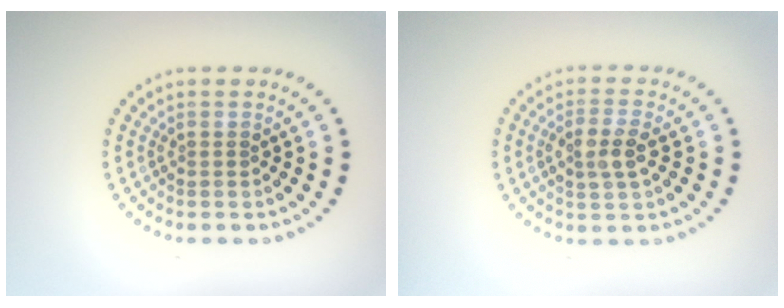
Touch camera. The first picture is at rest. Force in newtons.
{"total": 2.7, "press": 2.6, "slide": 0.8}